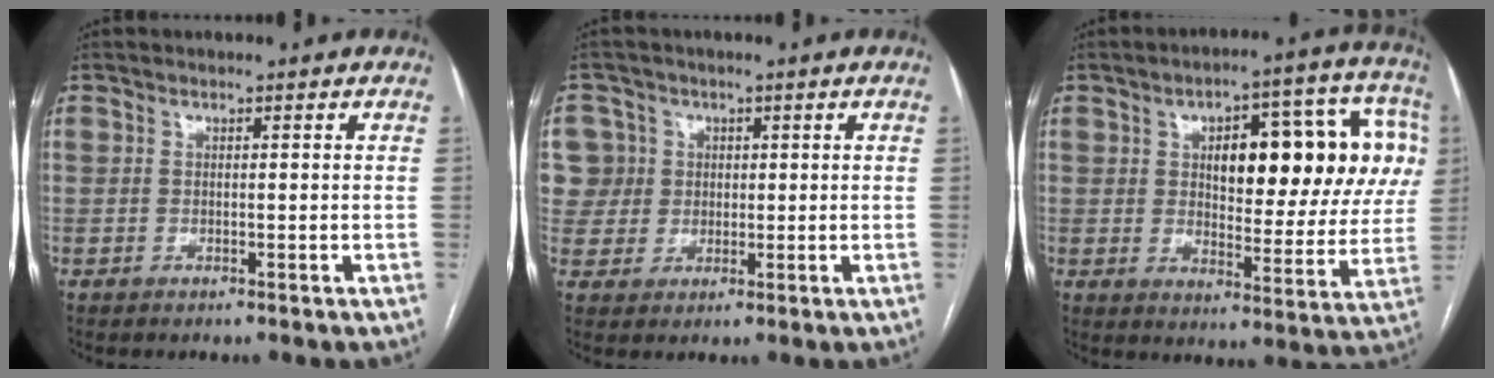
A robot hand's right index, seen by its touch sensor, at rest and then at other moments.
{"total": 7.5, "force": [1.7, 7.3, 0.3], "torque": [-0.009, 0.032, 0.045]}
{"total": 20.4, "force": [5.0, 7.7, 18.2], "torque": [-0.235, 0.040, 0.070]}